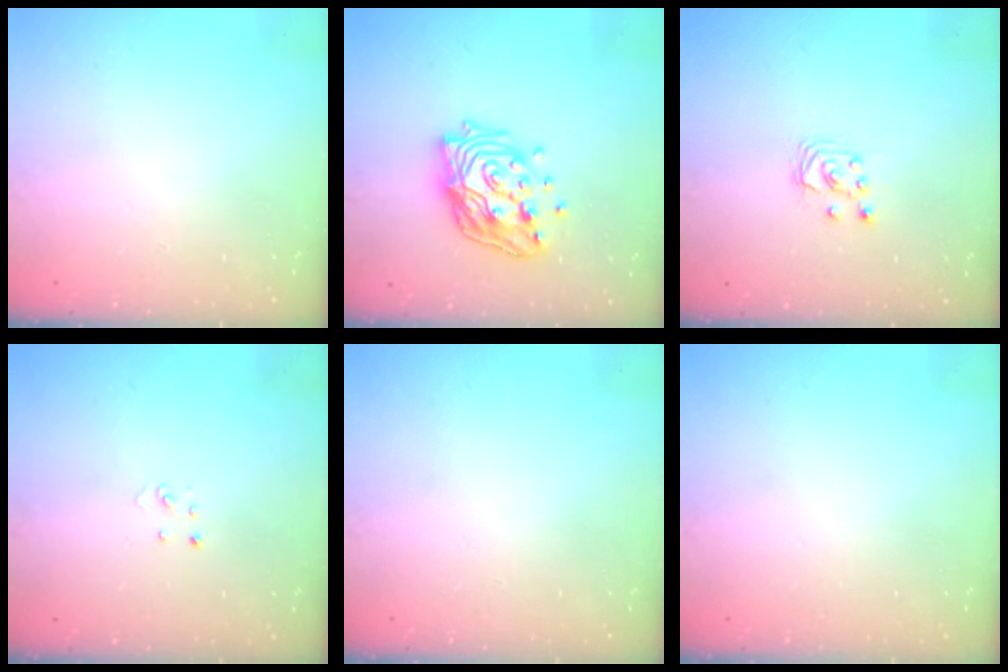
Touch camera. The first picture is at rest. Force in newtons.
{"total": 17.6, "press": 17.0, "slide": 4.2}
{"total": 3.0, "press": 3.0, "slide": 0.3}
{"total": 1.9, "press": 1.9, "slide": 0.2}
{"total": 0.0}
{"total": 0.0}